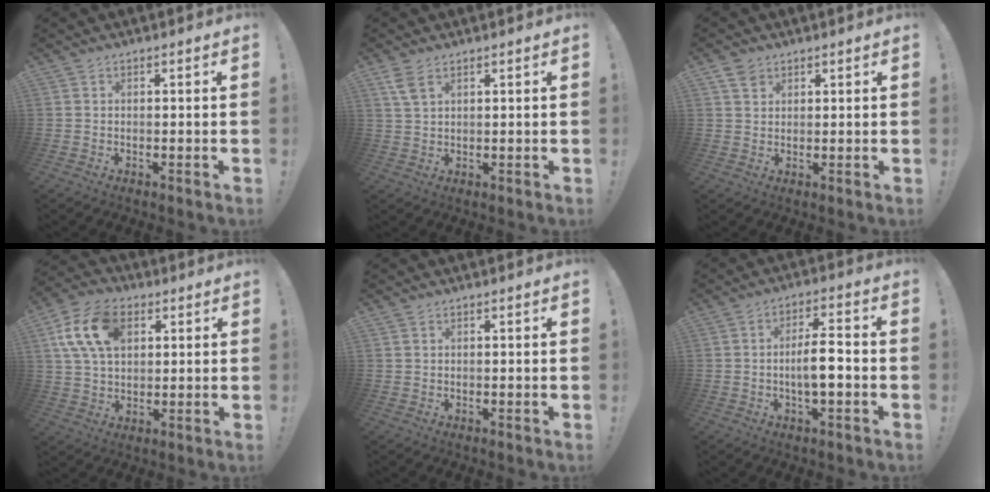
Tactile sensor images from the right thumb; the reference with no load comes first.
{"total": 4.5, "force": [2.5, 2.0, 3.1], "torque": [-0.065, -0.004, 0.049]}
{"total": 3.4, "force": [2.2, 2.2, 1.3], "torque": [-0.024, -0.005, 0.042]}
{"total": 15.9, "force": [5.6, 10.5, 10.6], "torque": [-0.192, 0.000, 0.109]}
{"total": 0.0}
{"total": 7.8, "force": [-1.7, 2.0, 7.4], "torque": [-0.139, 0.008, -0.036]}